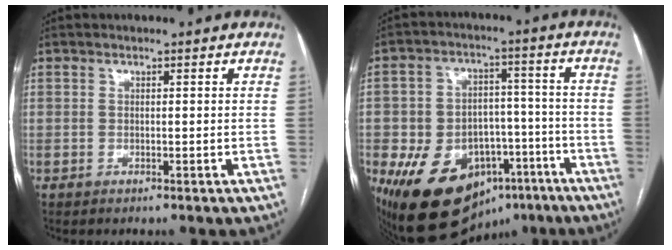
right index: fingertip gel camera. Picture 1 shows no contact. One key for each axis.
{"total": 18.4, "fx": -10.5, "fy": 12.1, "fz": 9.1, "tx": -0.144, "ty": 0.049, "tz": -0.153}